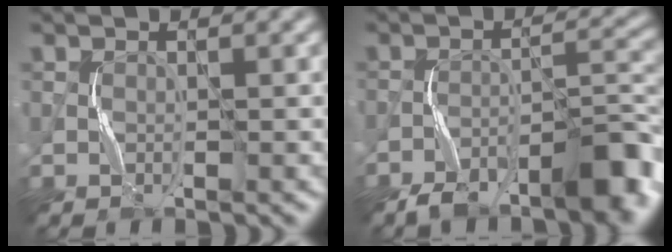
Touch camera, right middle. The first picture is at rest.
{"total": 7.7, "force": [-5.5, 2.4, 4.8], "torque": [-0.064, 0.009, -0.095]}